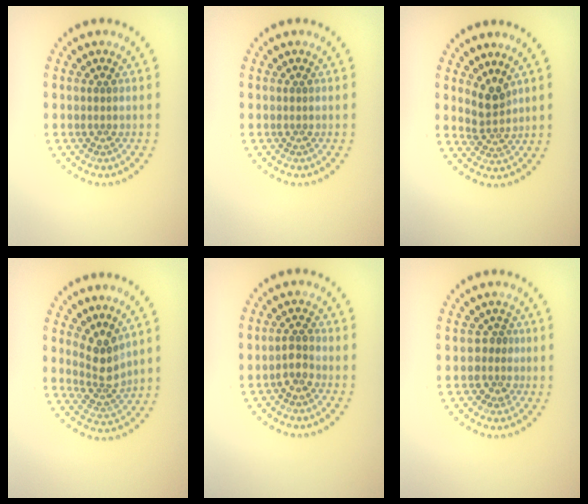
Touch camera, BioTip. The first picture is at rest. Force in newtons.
{"total": 0.0}
{"total": 2.3, "press": 1.7, "slide": 1.5}
{"total": 2.8, "press": 2.1, "slide": 1.8}
{"total": 1.5, "press": 1.4, "slide": 0.6}
{"total": 1.8, "press": 1.5, "slide": 1.1}